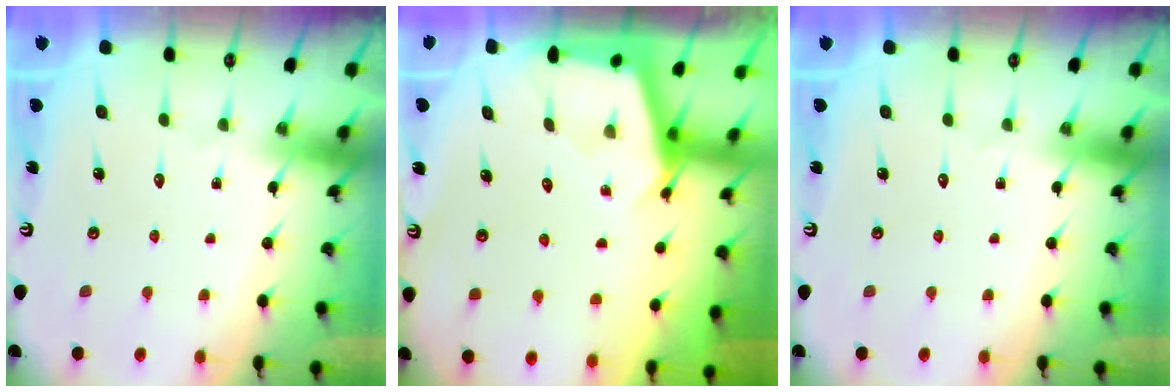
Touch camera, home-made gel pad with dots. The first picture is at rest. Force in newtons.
{"total": 2.6, "press": 2.6, "slide": 0.4}
{"total": 0.0}